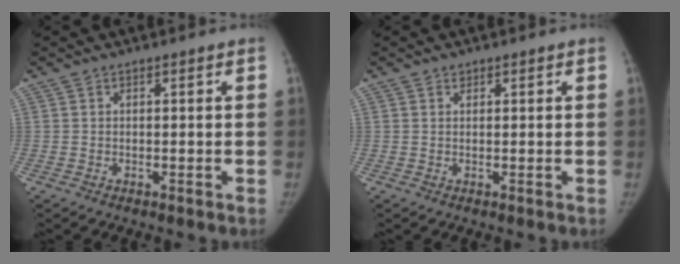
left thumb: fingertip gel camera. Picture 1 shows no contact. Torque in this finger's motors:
{"motor_torque": [0.15, -0.03, -0.03, -0.25, 0.04]}